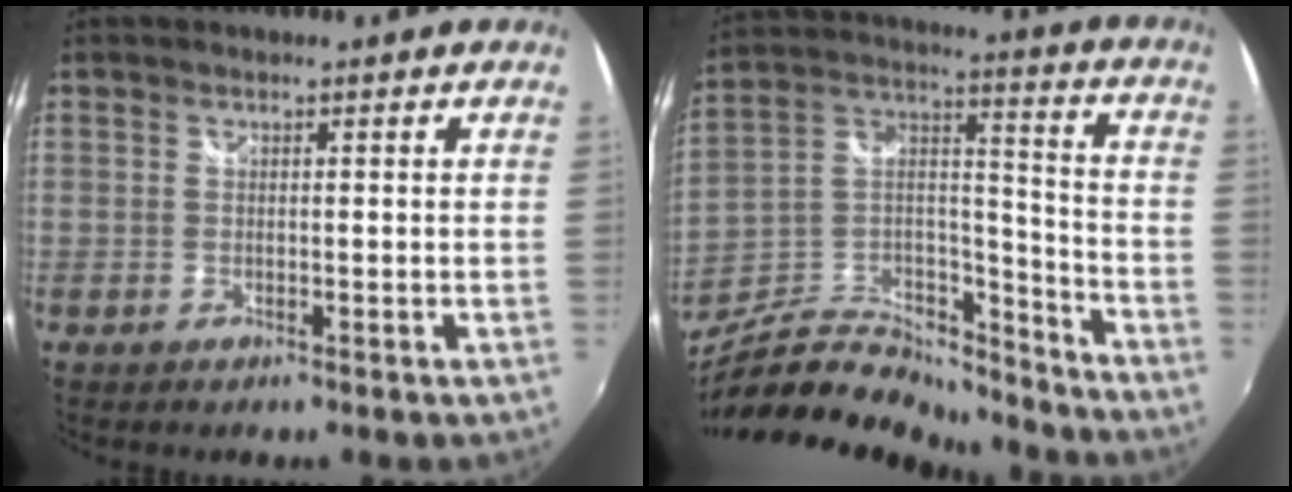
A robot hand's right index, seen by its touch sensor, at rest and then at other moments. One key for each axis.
{"total": 21.8, "fx": -17.8, "fy": 8.7, "fz": 9.1, "tx": -0.186, "ty": 0.040, "tz": -0.284}